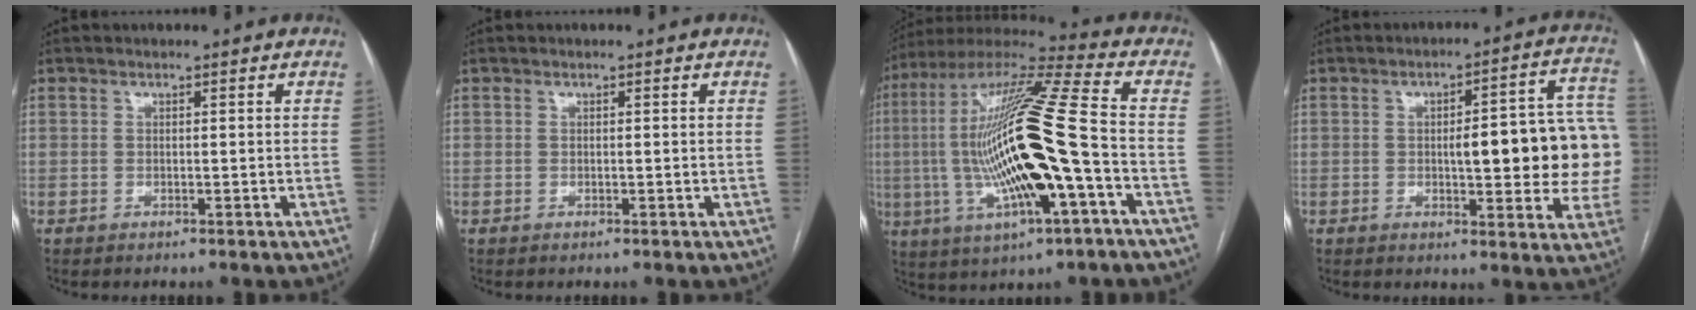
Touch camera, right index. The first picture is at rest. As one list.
[{"total": 0.0}, {"total": 23.4, "force": [-3.3, 2.6, 23.0], "torque": [-0.482, -0.005, -0.063]}, {"total": 16.8, "force": [-0.1, 4.1, 16.3], "torque": [-0.158, 0.037, 0.006]}]